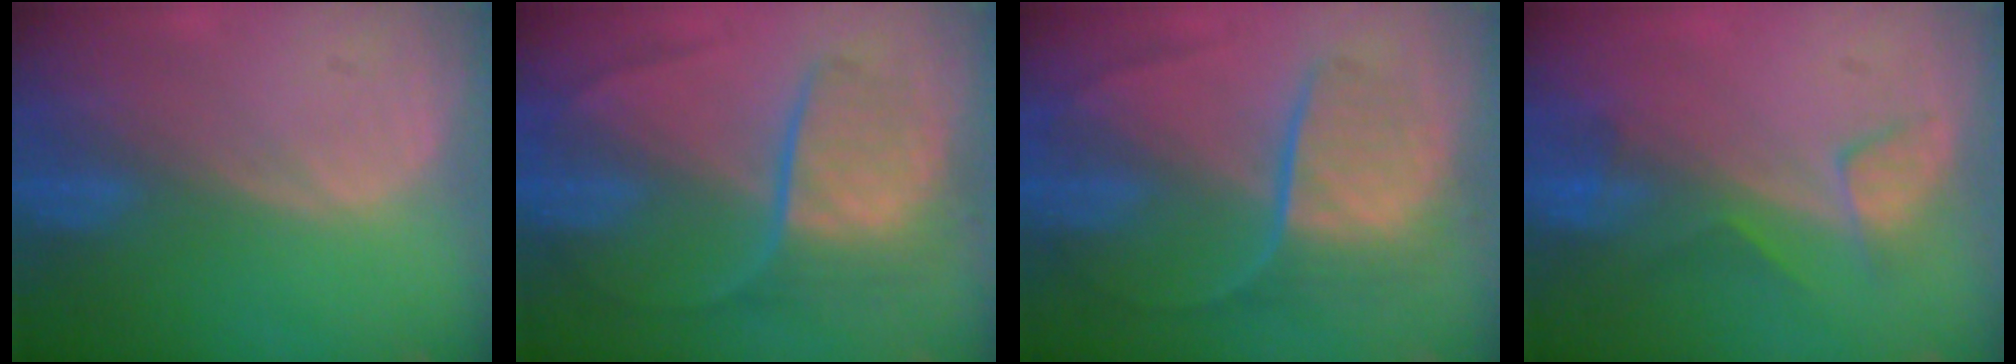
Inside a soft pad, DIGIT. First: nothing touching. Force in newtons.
{"total": 8.0, "press": 7.4, "slide": 2.9}
{"total": 9.0, "press": 7.4, "slide": 5.1}
{"total": 3.9, "press": 3.7, "slide": 1.4}